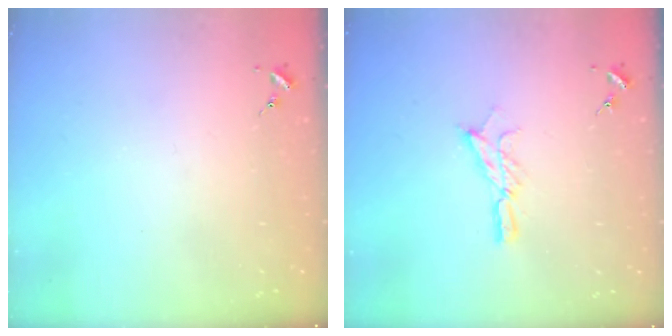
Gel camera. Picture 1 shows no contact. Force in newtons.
{"total": 10.1, "press": 10.1, "slide": 0.6}